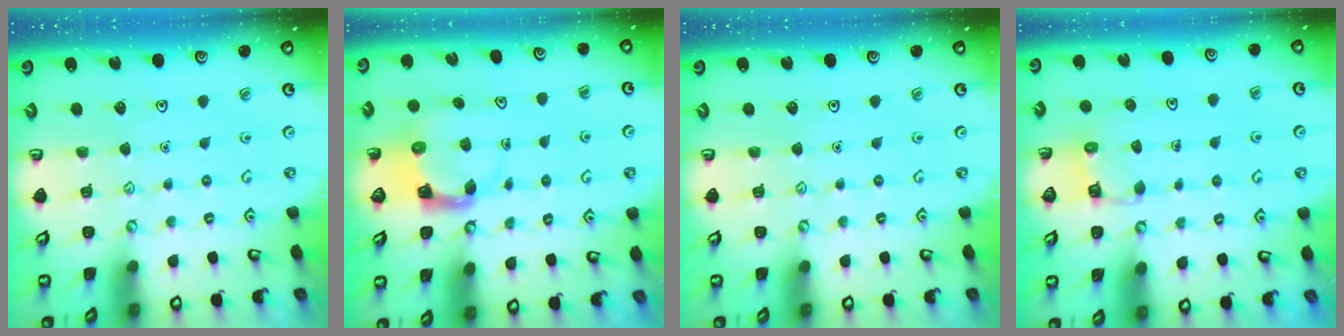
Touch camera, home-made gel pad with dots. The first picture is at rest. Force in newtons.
{"total": 3.7, "press": 3.7, "slide": 0.6}
{"total": 0.0}
{"total": 3.7, "press": 3.7, "slide": 0.4}